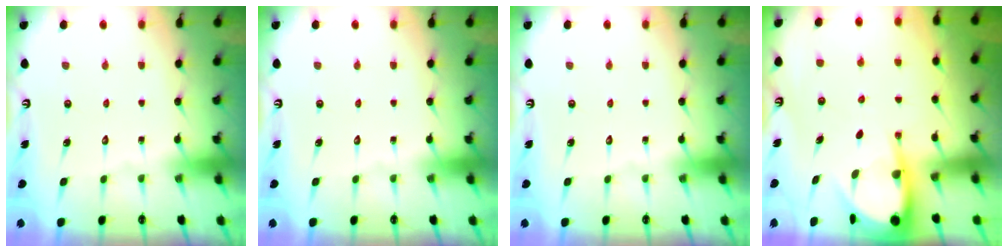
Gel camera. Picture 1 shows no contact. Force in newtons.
{"total": 0.0}
{"total": 0.0}
{"total": 7.0, "press": 6.9, "slide": 0.8}